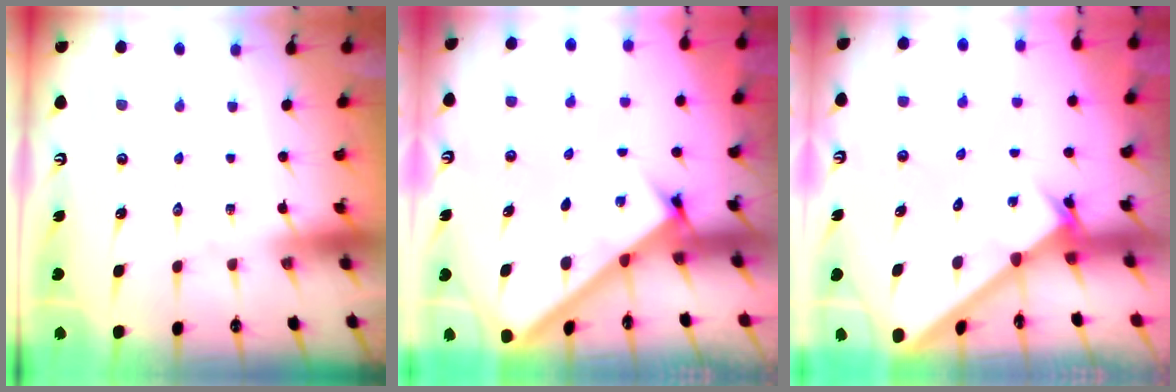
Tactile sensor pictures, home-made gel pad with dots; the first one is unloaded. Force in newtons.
{"total": 2.5, "press": 2.5, "slide": 0.3}
{"total": 1.9, "press": 1.9, "slide": 0.2}